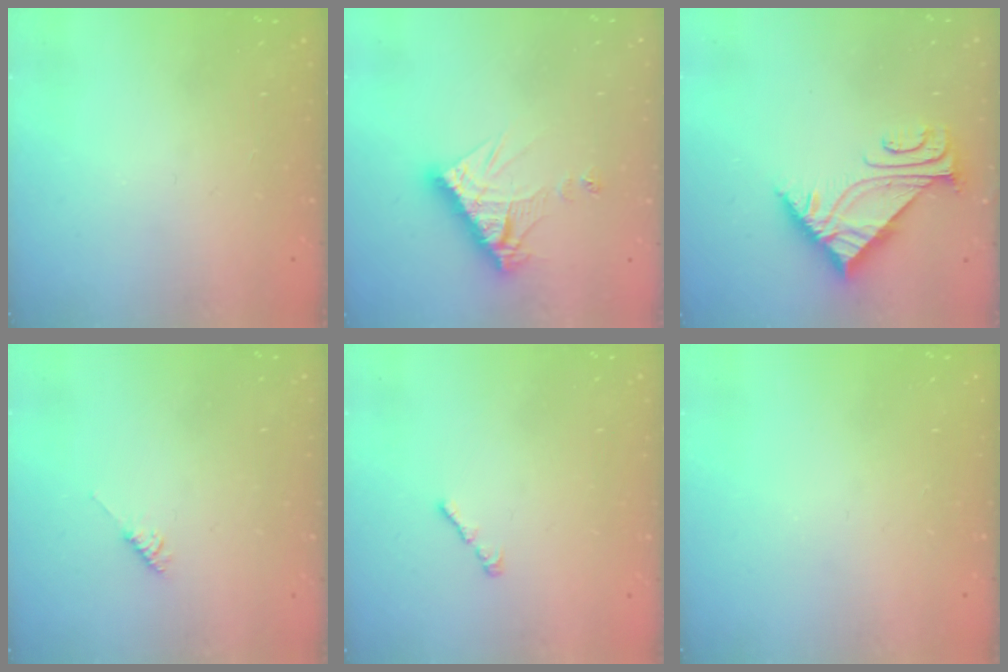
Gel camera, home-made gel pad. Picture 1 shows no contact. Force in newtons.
{"total": 10.5, "press": 10.5, "slide": 0.8}
{"total": 5.5, "press": 5.4, "slide": 0.8}
{"total": 3.5, "press": 3.5, "slide": 0.7}
{"total": 1.1, "press": 0.9, "slide": 0.5}
{"total": 0.0}